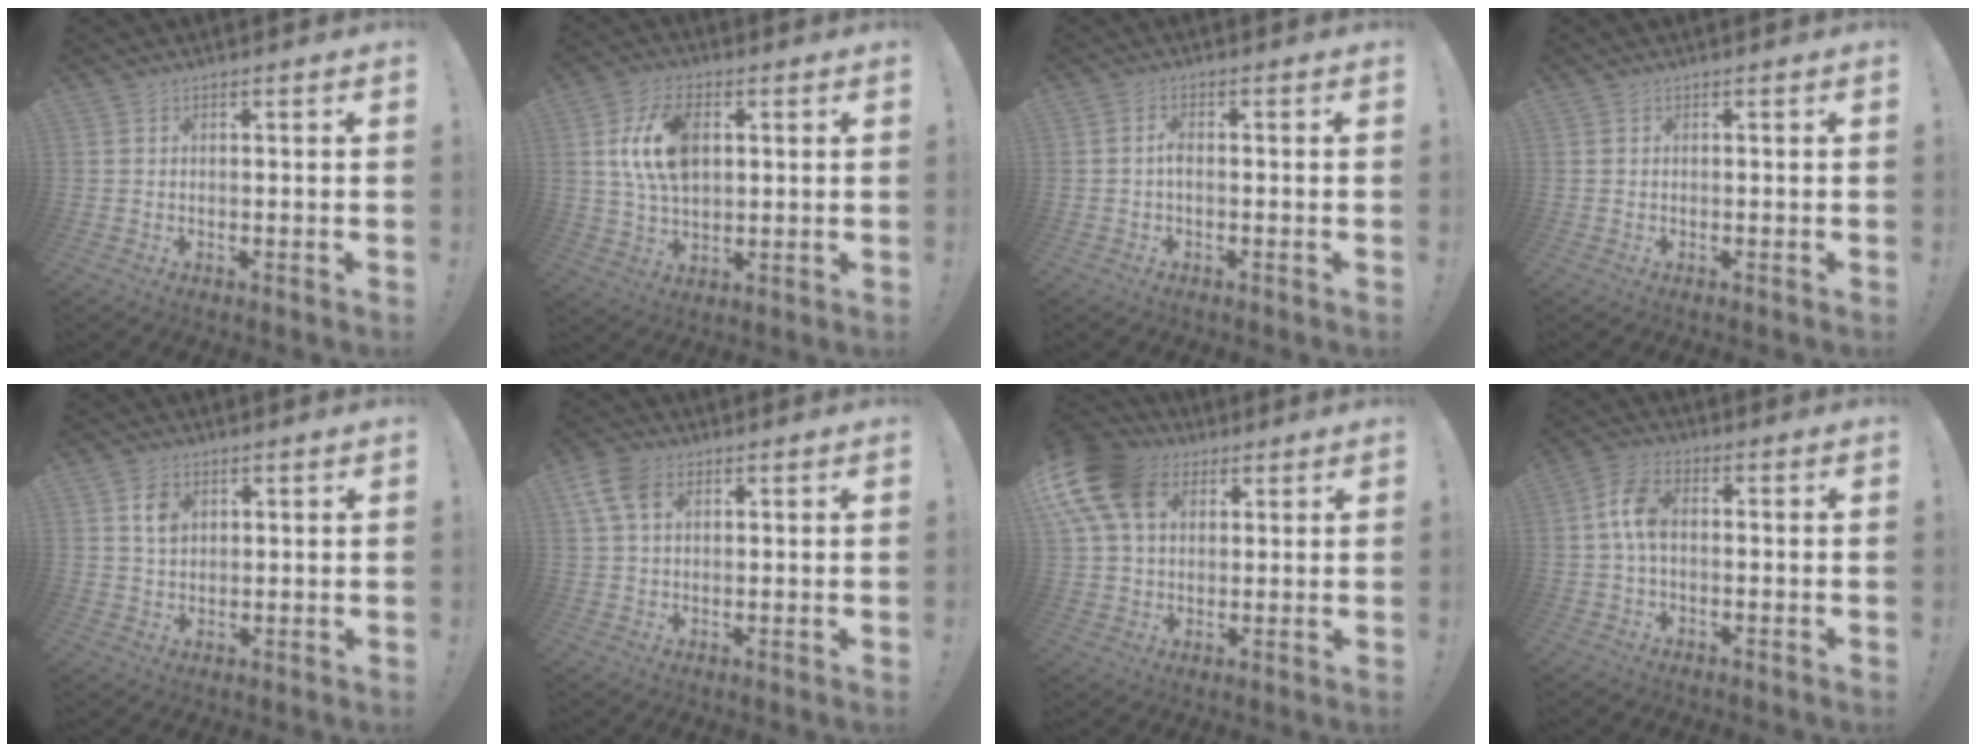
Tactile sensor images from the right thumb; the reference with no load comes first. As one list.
[{"total": 14.2, "force": [3.3, 9.0, 10.5], "torque": [-0.205, 0.009, 0.060]}, {"total": 2.4, "force": [-0.7, 1.0, 2.1], "torque": [-0.050, 0.004, -0.014]}, {"total": 0.0}, {"total": 4.9, "force": [2.1, 3.6, 2.6], "torque": [-0.028, -0.008, 0.036]}, {"total": 7.8, "force": [3.1, 5.1, 5.0], "torque": [-0.107, -0.002, 0.060]}, {"total": 16.5, "force": [6.1, 11.8, 9.9], "torque": [-0.193, -0.021, 0.113]}, {"total": 7.2, "force": [0.0, 4.1, 5.9], "torque": [-0.116, 0.004, -0.001]}]